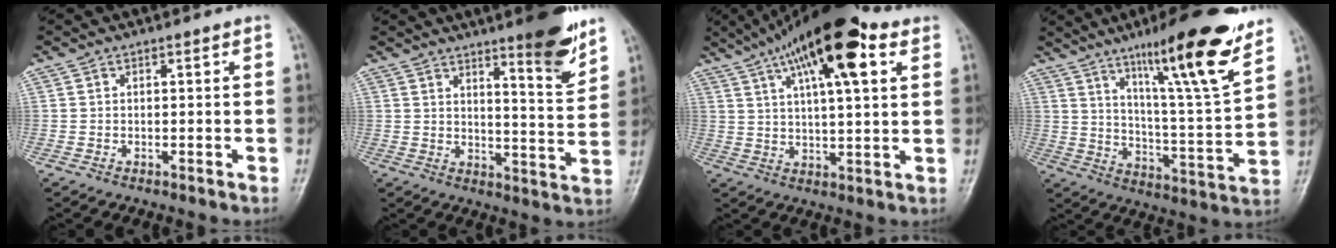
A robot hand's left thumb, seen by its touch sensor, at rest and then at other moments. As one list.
[{"total": 10.7, "force": [7.3, 1.6, 7.6], "torque": [-0.087, -0.056, 0.107]}, {"total": 18.9, "force": [9.2, 5.9, 15.4], "torque": [-0.238, -0.002, 0.147]}, {"total": 20.0, "force": [13.0, 2.3, 15.1], "torque": [-0.207, -0.072, 0.206]}]